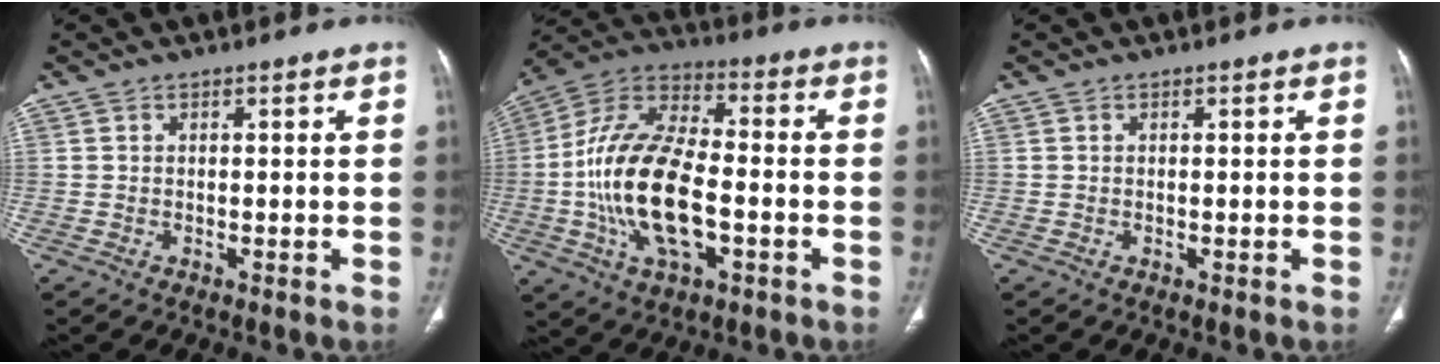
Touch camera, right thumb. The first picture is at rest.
{"total": 19.9, "force": [-3.5, 9.8, 16.9], "torque": [-0.327, 0.027, -0.062]}
{"total": 0.0}